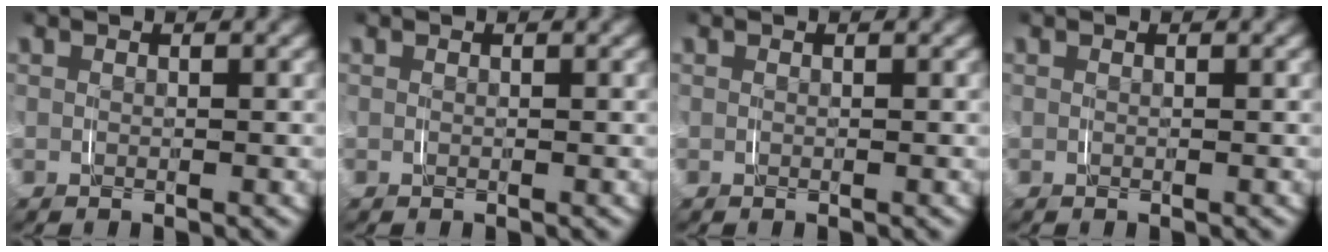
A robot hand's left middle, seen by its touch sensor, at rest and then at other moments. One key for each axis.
{"total": 0.0}
{"total": 0.0}
{"total": 0.0}